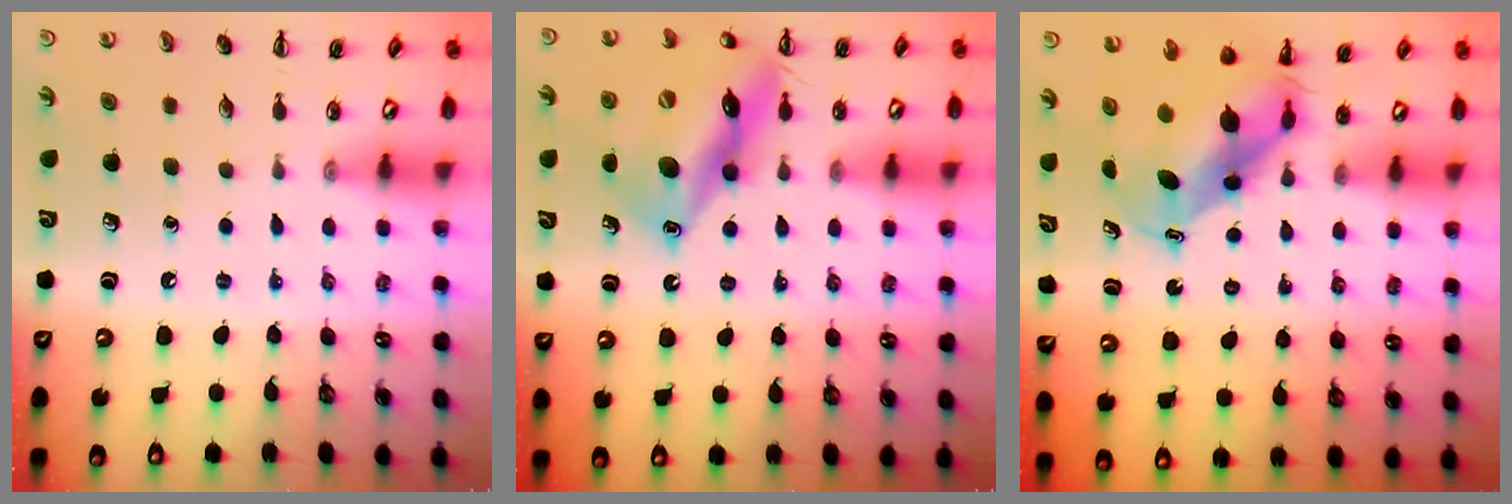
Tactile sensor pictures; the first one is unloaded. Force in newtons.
{"total": 16.9, "press": 16.7, "slide": 3.0}
{"total": 7.0, "press": 6.7, "slide": 2.3}